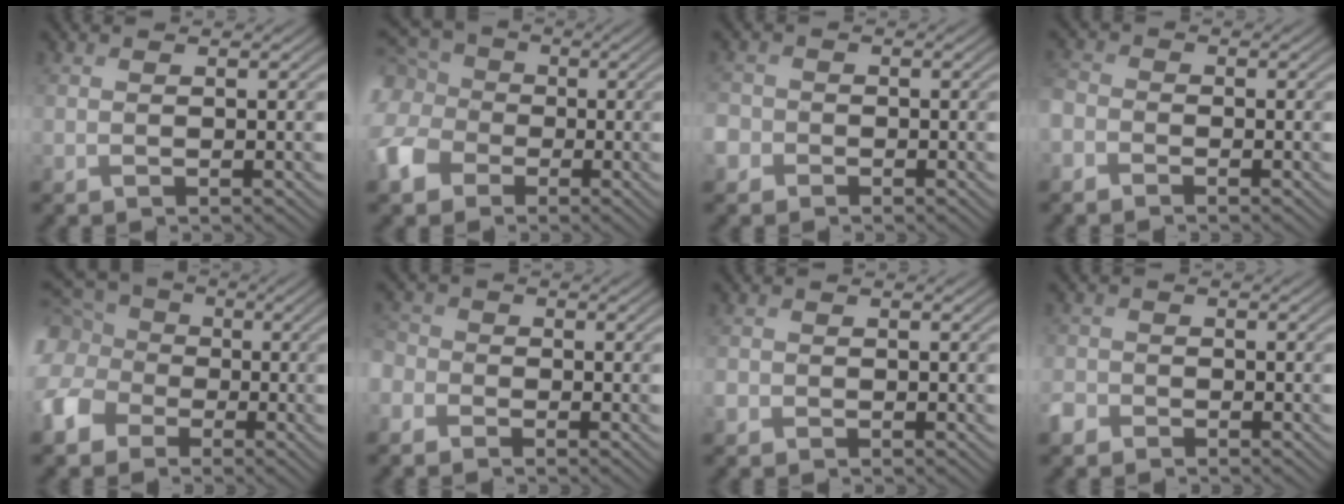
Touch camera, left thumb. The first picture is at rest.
{"total": 11.2, "force": [-2.4, 9.2, 5.8], "torque": [-0.189, -0.019, -0.052]}
{"total": 2.8, "force": [-1.4, 2.3, 0.6], "torque": [-0.020, -0.006, -0.034]}
{"total": 2.7, "force": [-1.8, 1.8, 0.9], "torque": [-0.030, -0.001, -0.053]}
{"total": 12.8, "force": [-1.9, 10.9, 6.3], "torque": [-0.209, -0.019, -0.058]}
{"total": 3.3, "force": [-1.9, 2.5, 1.0], "torque": [-0.037, -0.001, -0.052]}
{"total": 1.1, "force": [-0.6, 0.9, 0.2], "torque": [-0.005, -0.003, -0.018]}
{"total": 2.6, "force": [-1.7, 1.9, 0.4], "torque": [-0.016, -0.002, -0.046]}